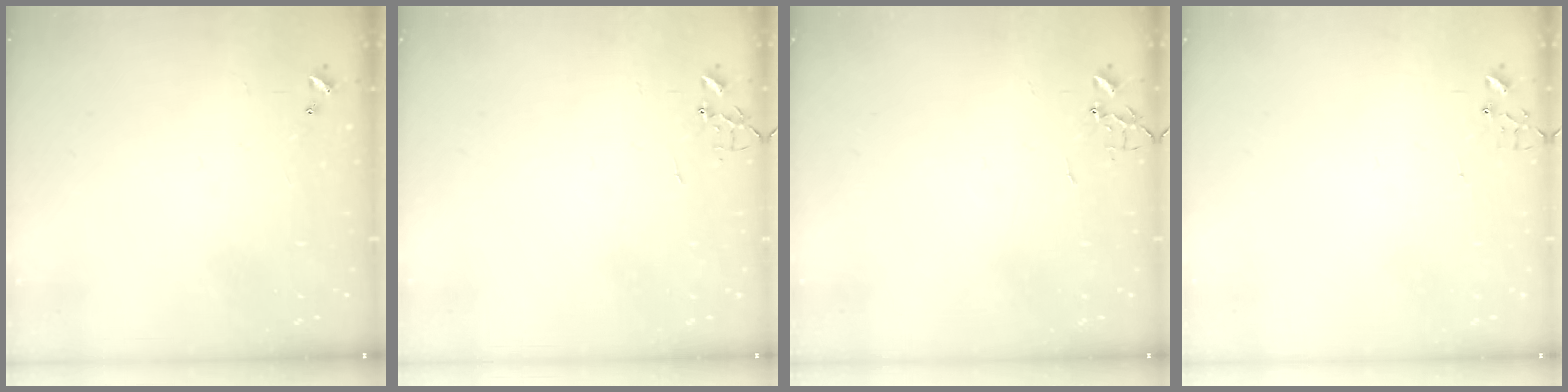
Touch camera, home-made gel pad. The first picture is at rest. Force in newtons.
{"total": 0.0}
{"total": 0.0}
{"total": 3.6, "press": 3.6, "slide": 0.4}